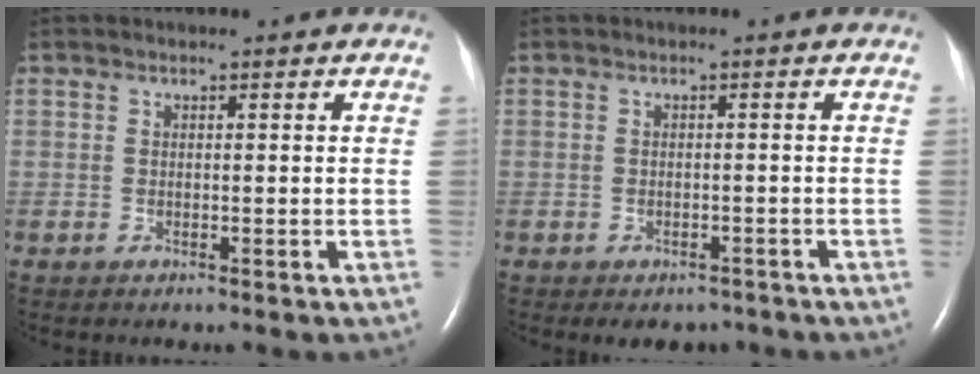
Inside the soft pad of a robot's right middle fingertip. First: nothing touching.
{"total": 4.1, "force": [-3.3, 2.1, 1.0], "torque": [-0.007, 0.006, -0.039]}